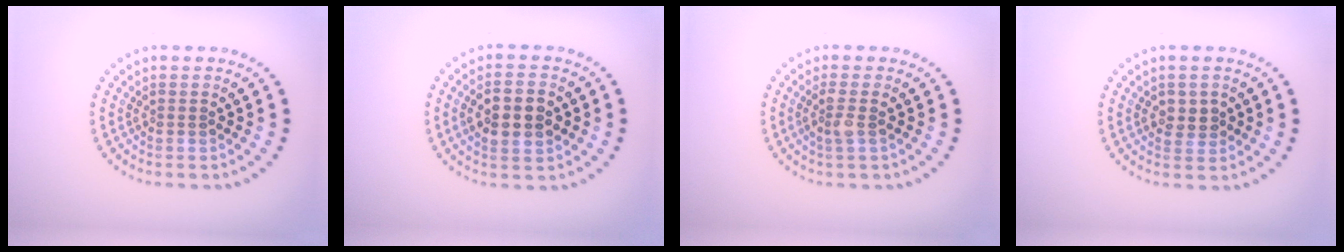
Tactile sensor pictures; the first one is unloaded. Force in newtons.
{"total": 4.3, "press": 4.3, "slide": 0.1}
{"total": 1.6, "press": 1.3, "slide": 0.9}
{"total": 2.1, "press": 1.9, "slide": 0.7}